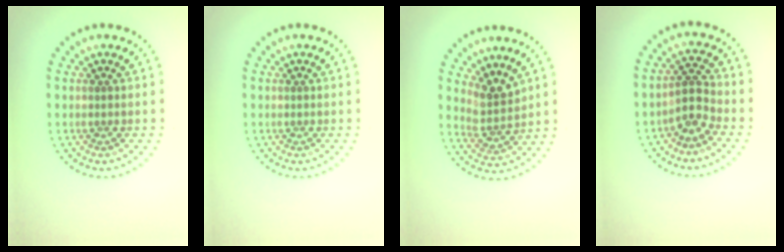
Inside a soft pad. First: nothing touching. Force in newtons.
{"total": 0.0}
{"total": 3.0, "press": 2.2, "slide": 2.0}
{"total": 2.5, "press": 2.0, "slide": 1.5}